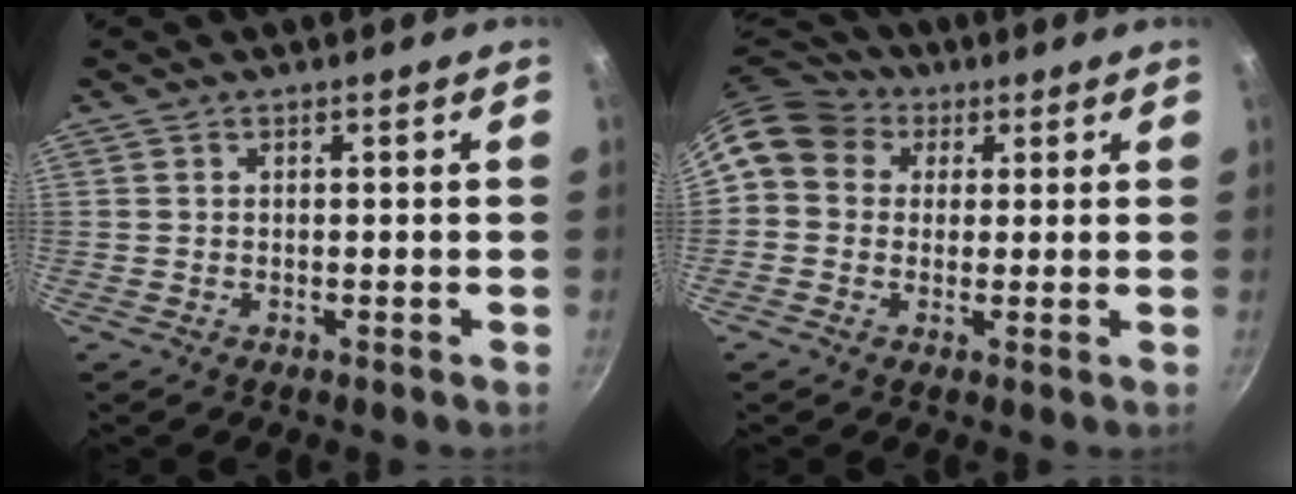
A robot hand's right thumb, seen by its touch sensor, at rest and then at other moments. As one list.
[{"total": 10.8, "force": [3.3, 9.1, 4.7], "torque": [-0.070, 0.019, 0.040]}]